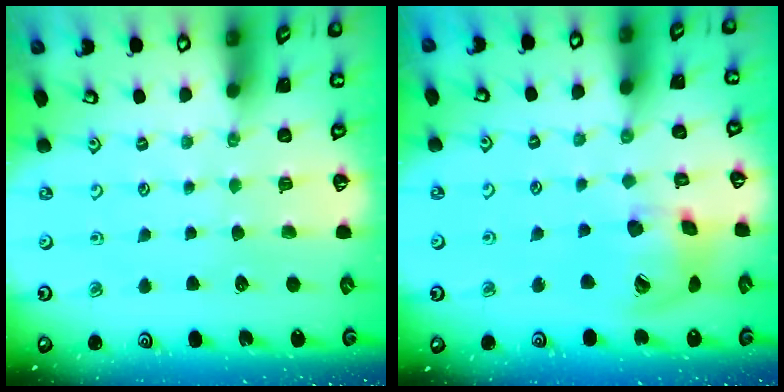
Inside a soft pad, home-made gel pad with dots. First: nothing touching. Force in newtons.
{"total": 15.0, "press": 14.9, "slide": 2.2}